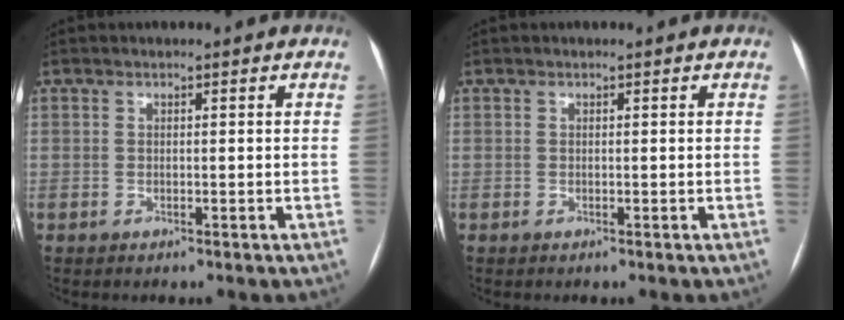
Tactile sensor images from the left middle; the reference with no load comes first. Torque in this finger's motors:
{"motor_torque": [-0.01, 0.04, 0.05, 0.00]}